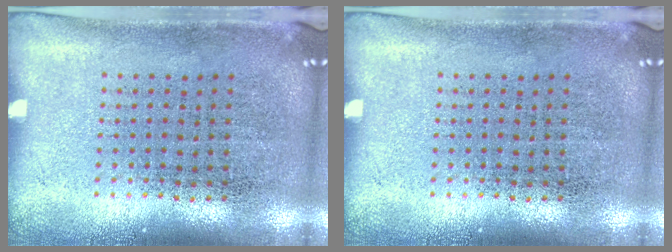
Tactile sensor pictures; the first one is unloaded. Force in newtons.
{"total": 0.0}